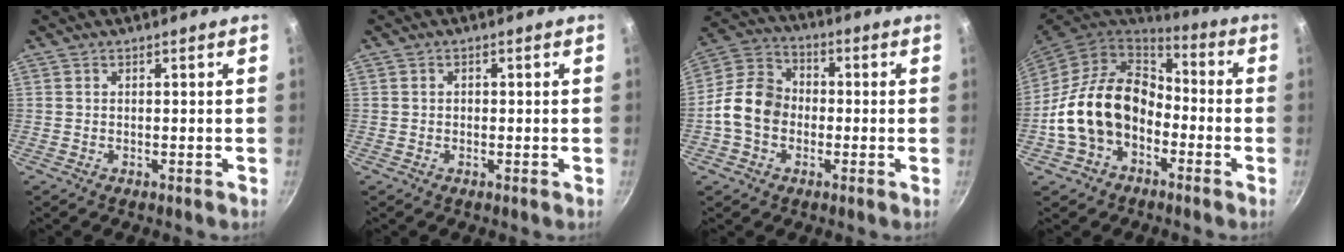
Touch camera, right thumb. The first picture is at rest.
{"total": 0.8, "force": [0.0, 0.7, 0.4], "torque": [-0.003, 0.005, -0.001]}
{"total": 11.4, "force": [-1.9, 9.1, 6.7], "torque": [-0.093, 0.031, -0.056]}
{"total": 17.3, "force": [-4.0, 12.8, 11.0], "torque": [-0.169, 0.056, -0.078]}